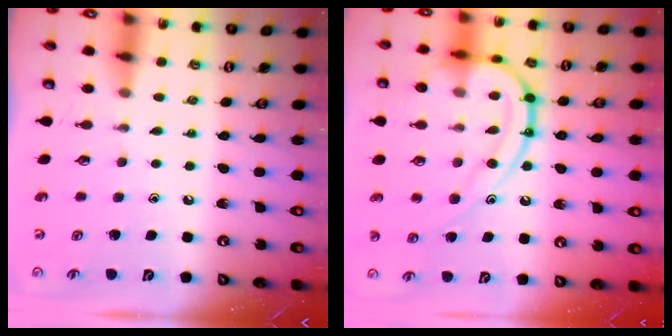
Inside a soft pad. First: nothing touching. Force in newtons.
{"total": 18.6, "press": 18.5, "slide": 1.5}